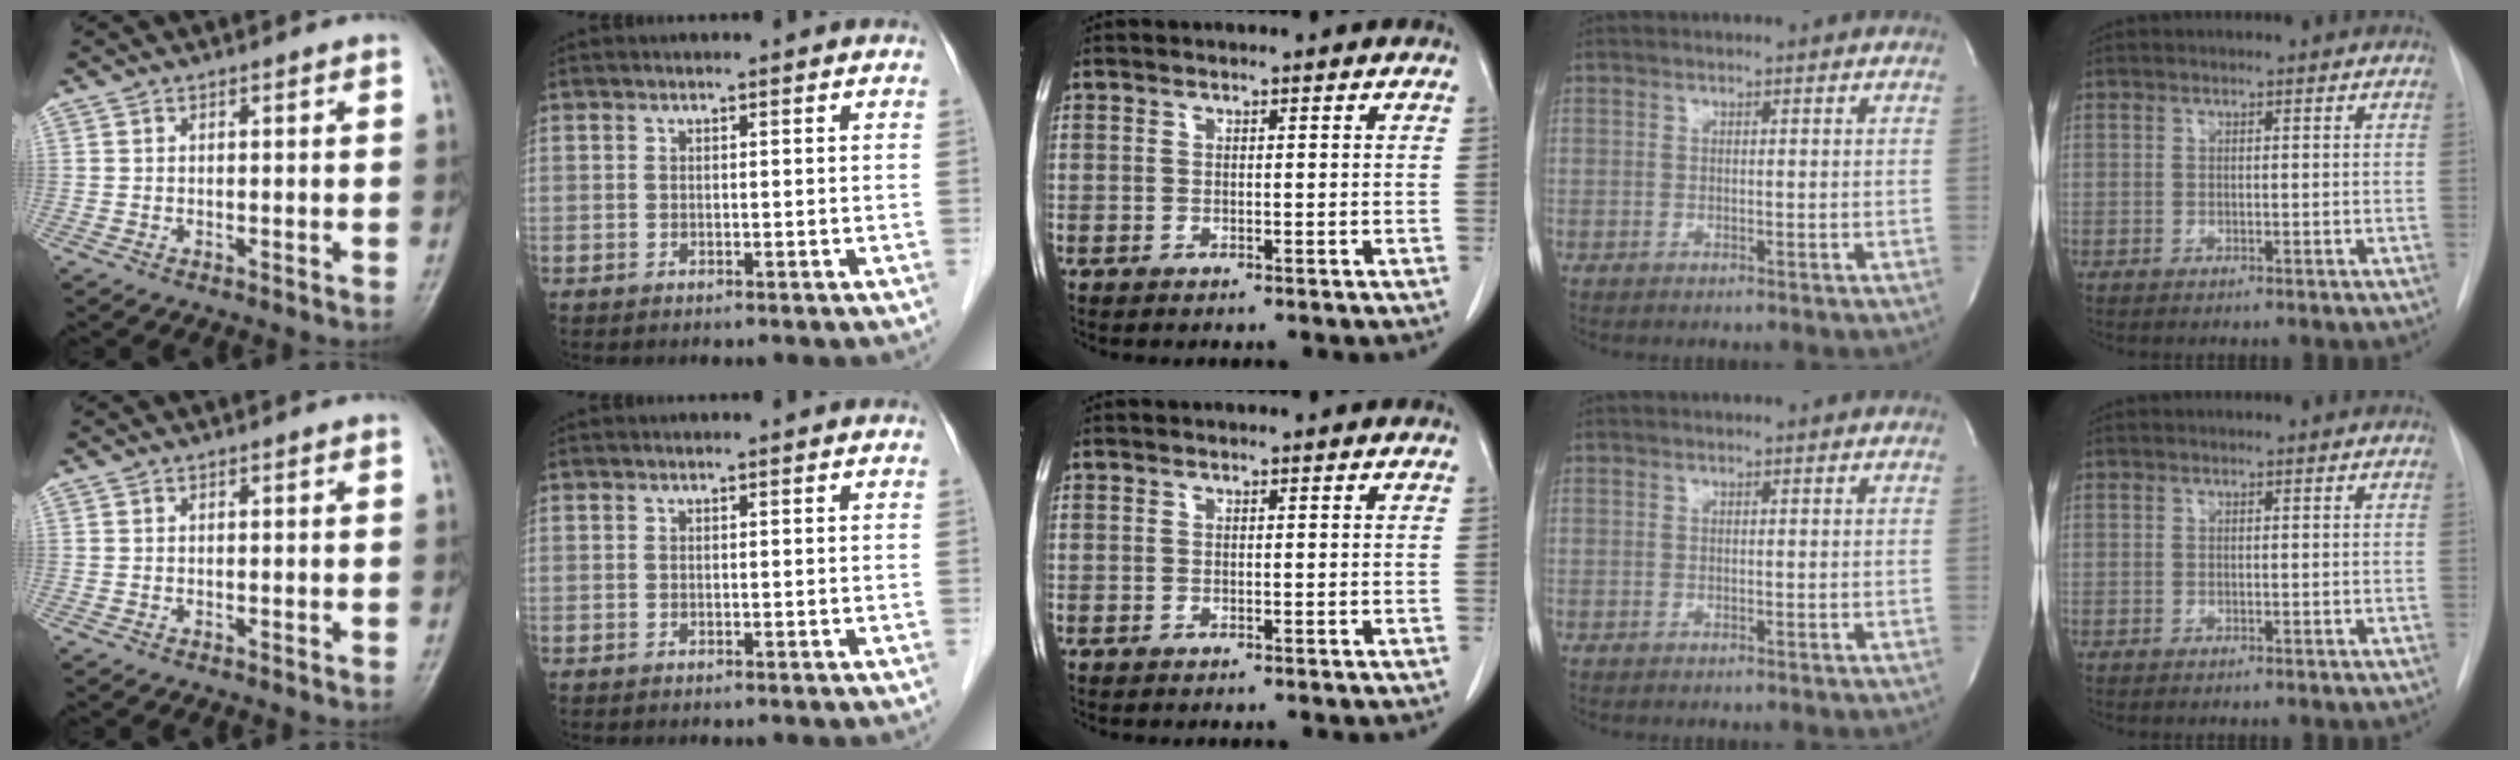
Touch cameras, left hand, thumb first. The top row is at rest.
{}